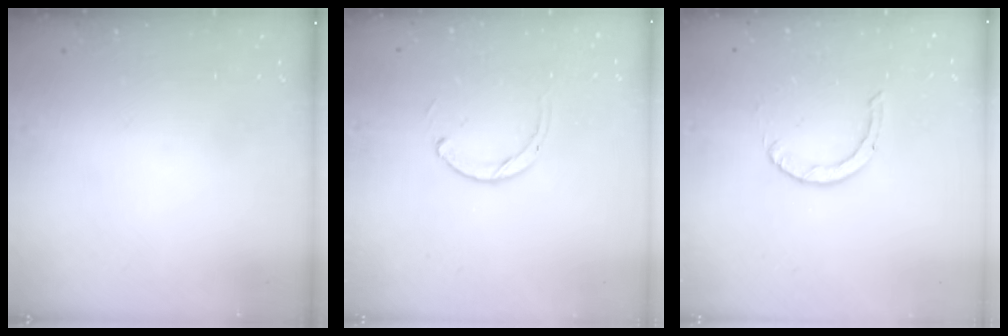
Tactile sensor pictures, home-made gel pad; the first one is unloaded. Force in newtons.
{"total": 2.3, "press": 2.3, "slide": 0.3}
{"total": 0.9, "press": 0.9, "slide": 0.1}